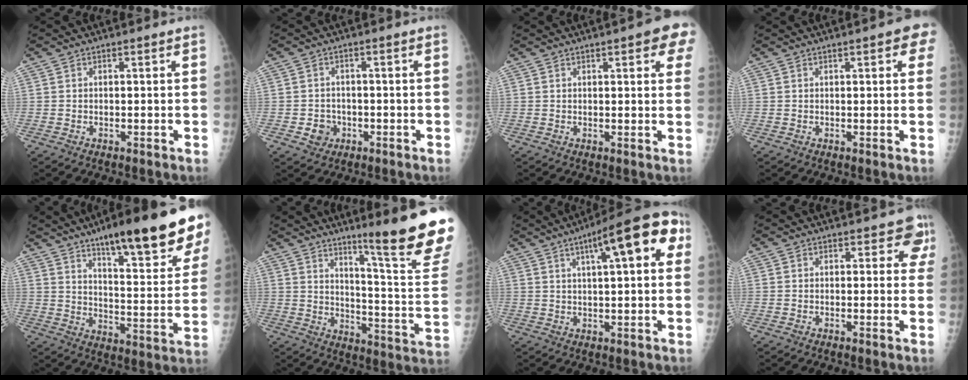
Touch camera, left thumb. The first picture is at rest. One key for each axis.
{"total": 3.5, "fx": -1.3, "fy": 3.2, "fz": 0.8, "tx": 0.004, "ty": 0.008, "tz": -0.017}
{"total": 7.0, "fx": 3.3, "fy": 1.8, "fz": 5.9, "tx": -0.049, "ty": -0.004, "tz": 0.032}
{"total": 4.0, "fx": 1.7, "fy": 1.3, "fz": 3.4, "tx": -0.023, "ty": 0.001, "tz": 0.013}
{"total": 23.1, "fx": 15.2, "fy": 4.5, "fz": 16.7, "tx": -0.212, "ty": -0.061, "tz": 0.227}
{"total": 20.8, "fx": 14.2, "fy": 0.4, "fz": 15.1, "tx": -0.174, "ty": -0.111, "tz": 0.202}
{"total": 15.4, "fx": 5.9, "fy": 4.3, "fz": 13.5, "tx": -0.165, "ty": 0.015, "tz": 0.074}
{"total": 3.7, "fx": 2.1, "fy": 2.5, "fz": 1.8, "tx": 0.018, "ty": -0.007, "tz": 0.006}